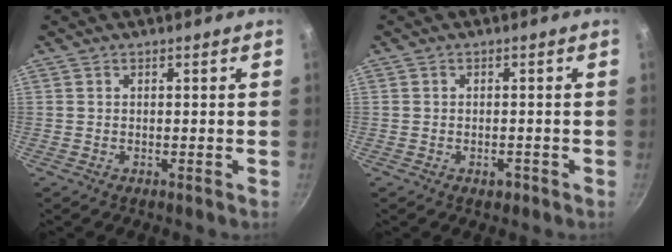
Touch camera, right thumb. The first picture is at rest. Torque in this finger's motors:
{"motor_torque": [-0.08, 0.29, -0.46, 0.23, 0.02]}